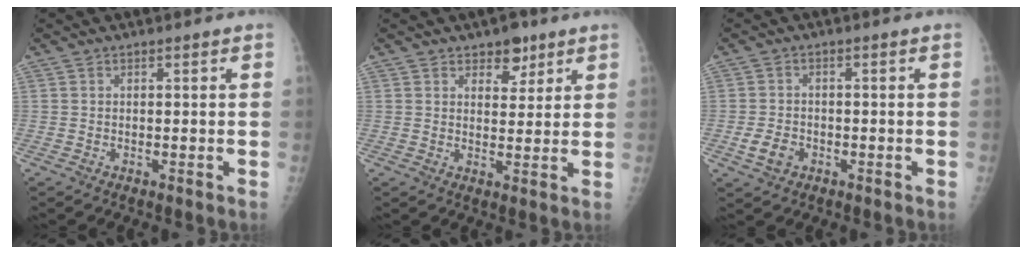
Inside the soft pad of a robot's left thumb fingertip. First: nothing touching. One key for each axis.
{"total": 5.4, "fx": 3.6, "fy": 3.2, "fz": 2.4, "tx": -0.005, "ty": -0.021, "tz": 0.053}
{"total": 4.0, "fx": -1.5, "fy": 3.0, "fz": 2.2, "tx": -0.035, "ty": 0.007, "tz": -0.025}